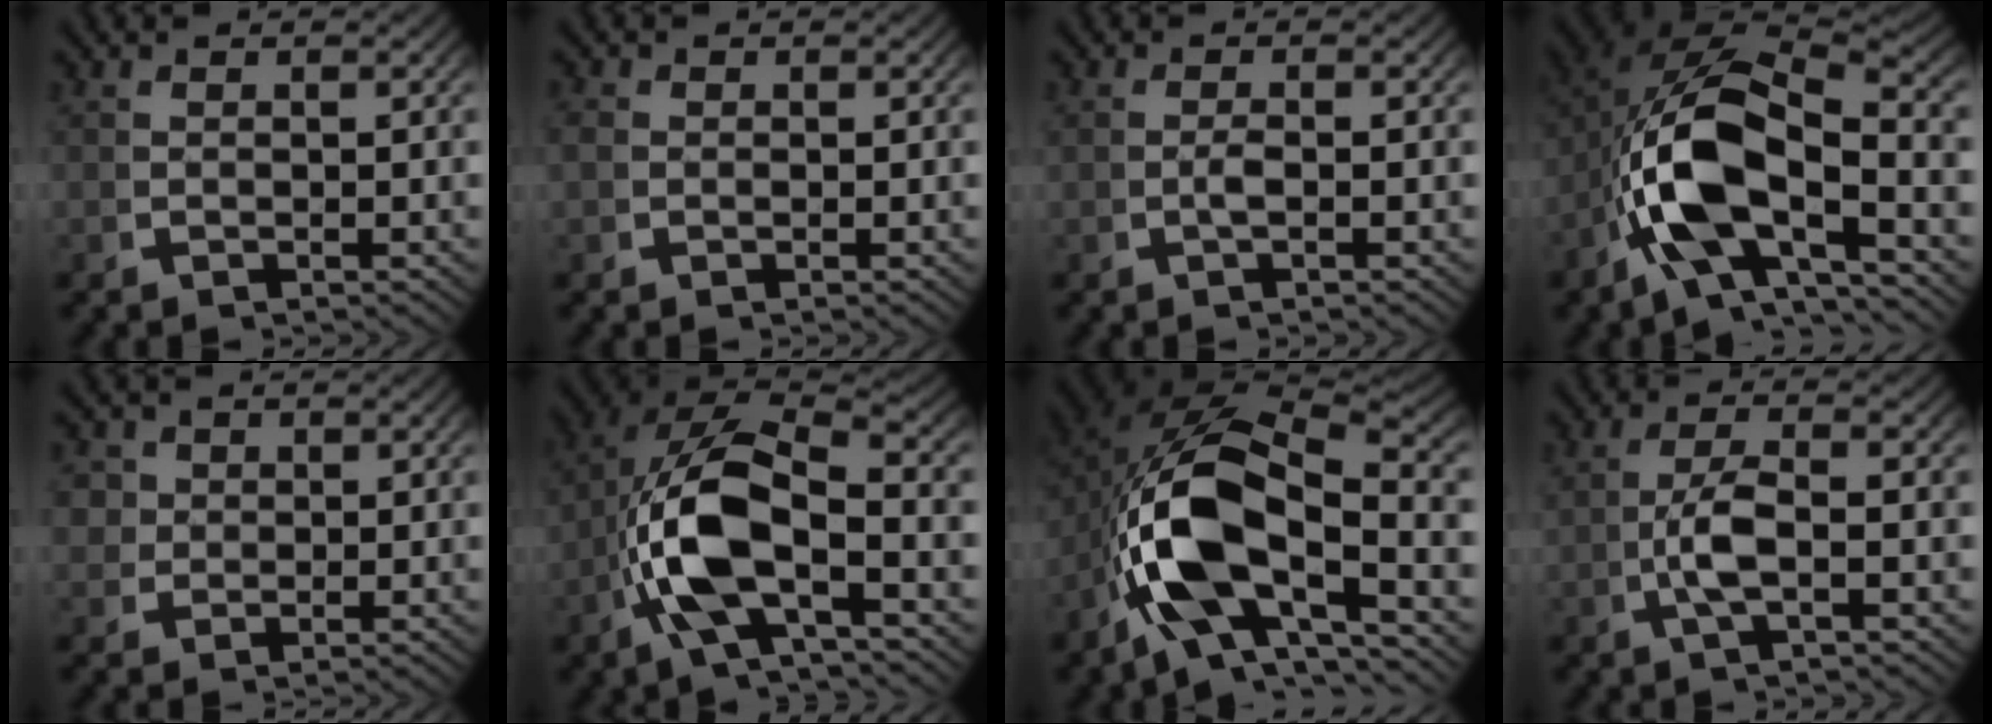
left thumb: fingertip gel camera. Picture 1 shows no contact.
{"total": 0.9, "force": [0.0, 0.9, 0.3], "torque": [-0.012, -0.007, 0.000]}
{"total": 1.2, "force": [-0.1, 0.3, 1.1], "torque": [-0.030, -0.002, 0.001]}
{"total": 14.8, "force": [-0.9, 8.8, 11.9], "torque": [-0.256, -0.036, -0.007]}
{"total": 4.0, "force": [1.1, 3.6, 1.4], "torque": [-0.039, -0.010, 0.020]}
{"total": 13.3, "force": [0.0, 8.1, 10.6], "torque": [-0.230, -0.034, 0.010]}
{"total": 16.9, "force": [-1.0, 10.2, 13.5], "torque": [-0.291, -0.042, -0.002]}
{"total": 4.3, "force": [-0.1, 1.7, 3.9], "torque": [-0.097, -0.009, 0.003]}